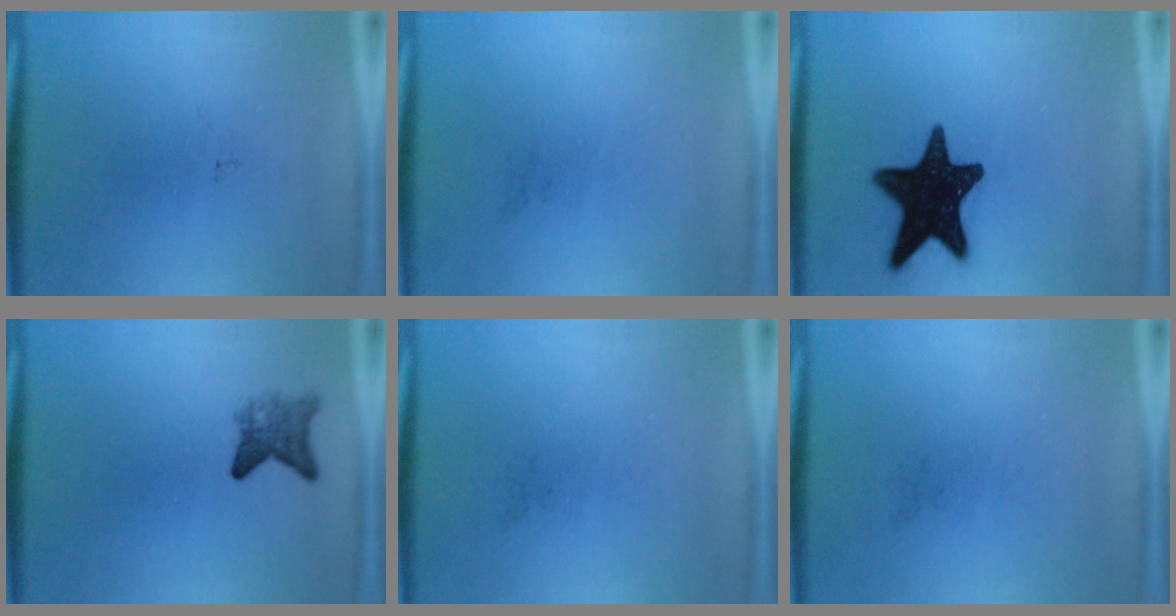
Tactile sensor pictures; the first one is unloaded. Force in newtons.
{"total": 0.0}
{"total": 17.8}
{"total": 3.1}
{"total": 0.0}
{"total": 0.0}